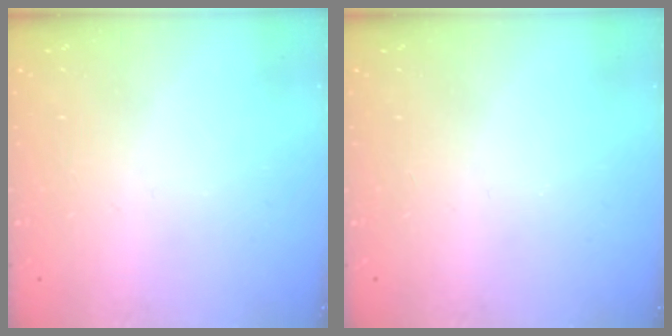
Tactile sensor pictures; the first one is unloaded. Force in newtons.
{"total": 0.0}